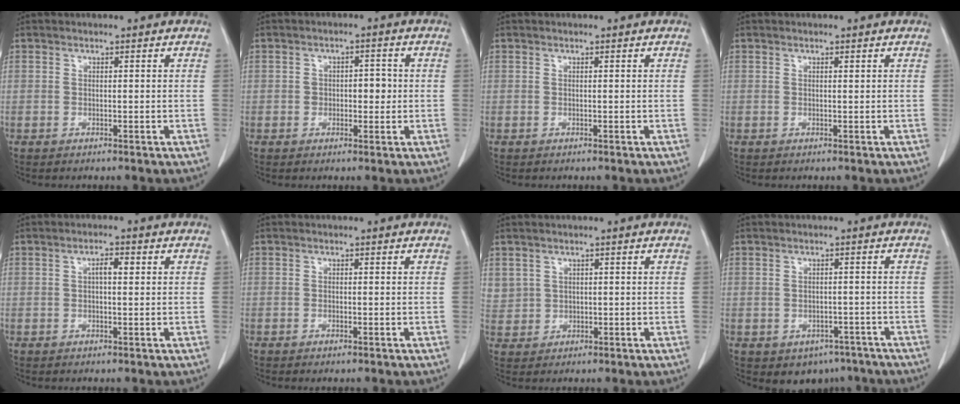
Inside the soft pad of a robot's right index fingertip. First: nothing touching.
{"total": 3.5, "force": [0.0, 2.0, 2.8], "torque": [-0.039, 0.010, 0.003]}
{"total": 0.0}
{"total": 0.0}
{"total": 2.2, "force": [0.5, 0.6, 2.1], "torque": [-0.037, 0.006, 0.008]}
{"total": 0.6, "force": [-0.4, 0.1, 0.4], "torque": [-0.008, -0.001, -0.004]}
{"total": 4.1, "force": [1.7, 3.7, 0.6], "torque": [-0.015, 0.010, 0.046]}
{"total": 5.5, "force": [-3.6, 4.0, 1.3], "torque": [-0.002, 0.012, -0.039]}